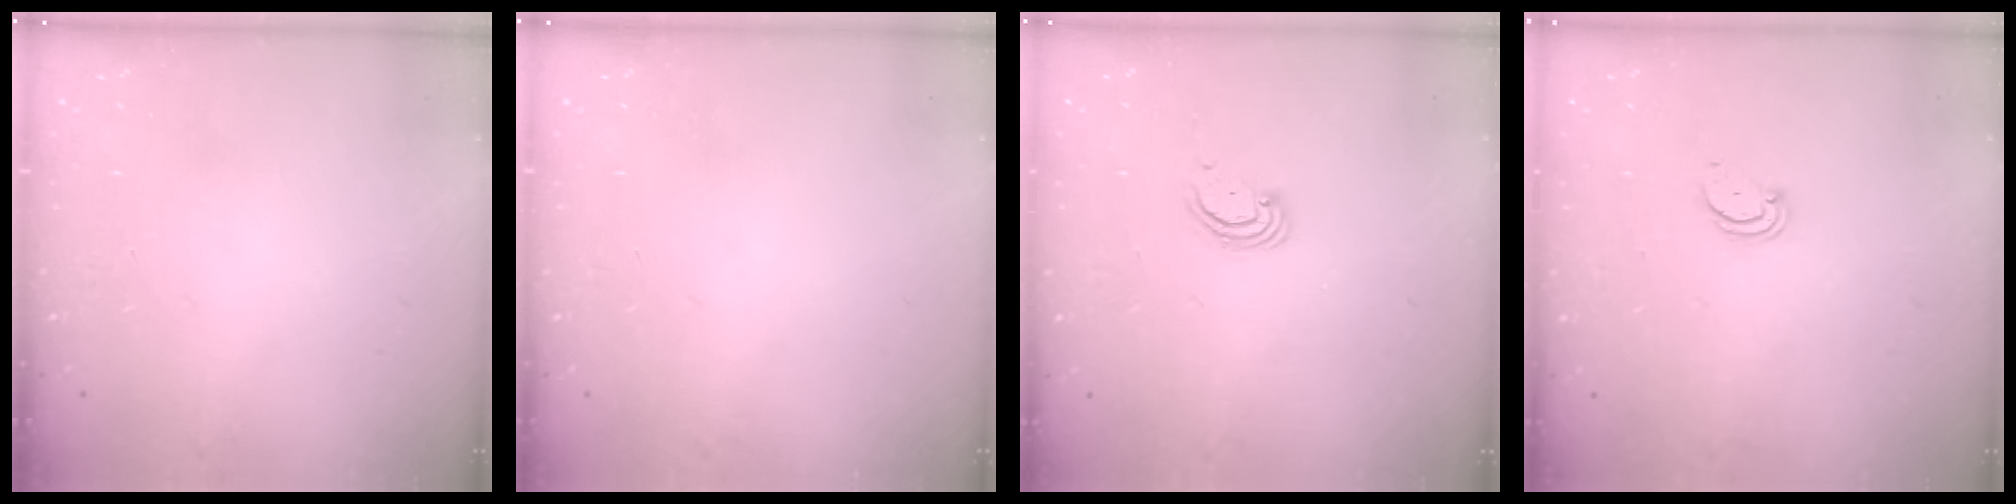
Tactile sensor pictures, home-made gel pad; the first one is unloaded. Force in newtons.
{"total": 0.0}
{"total": 2.8, "press": 2.8, "slide": 0.3}
{"total": 2.5, "press": 2.5, "slide": 0.3}